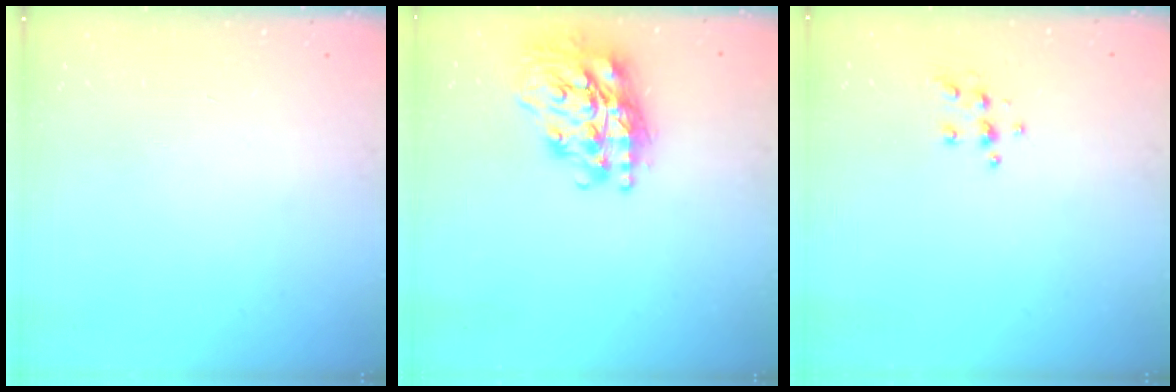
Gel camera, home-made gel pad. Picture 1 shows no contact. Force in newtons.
{"total": 20.5, "press": 20.5, "slide": 1.6}
{"total": 5.3, "press": 5.2, "slide": 0.2}